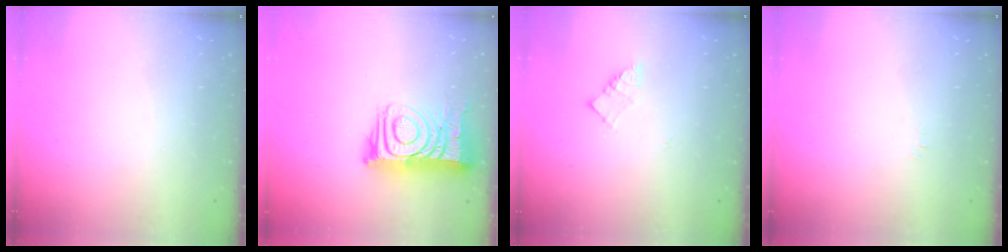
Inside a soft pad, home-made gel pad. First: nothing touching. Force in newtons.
{"total": 16.4, "press": 16.3, "slide": 1.6}
{"total": 5.4, "press": 5.4, "slide": 0.1}
{"total": 2.5, "press": 2.5, "slide": 0.3}